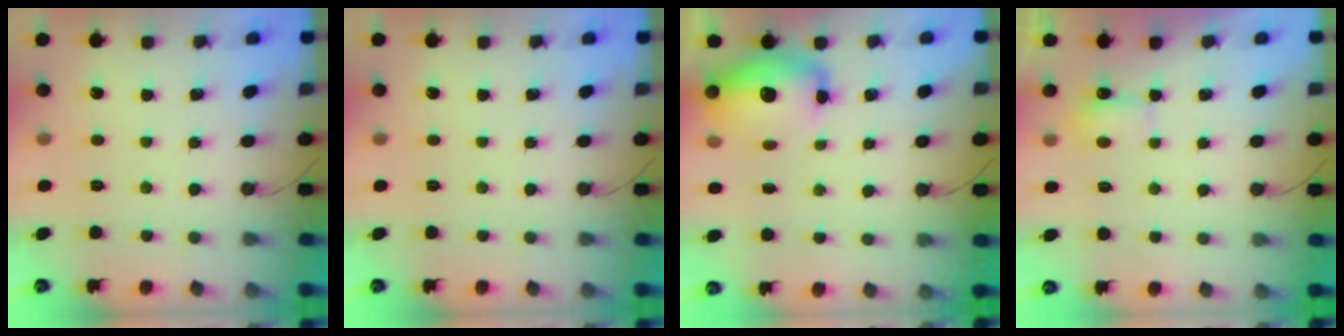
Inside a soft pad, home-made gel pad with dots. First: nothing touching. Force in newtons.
{"total": 0.0}
{"total": 12.9, "press": 12.4, "slide": 3.4}
{"total": 3.2, "press": 3.0, "slide": 1.1}